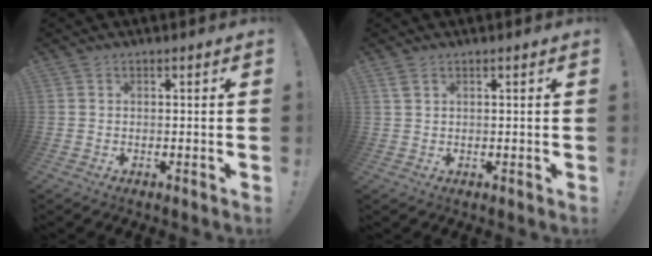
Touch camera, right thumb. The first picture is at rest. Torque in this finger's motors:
{"motor_torque": [-0.02, -0.02, -0.04, 0.15, 0.00]}